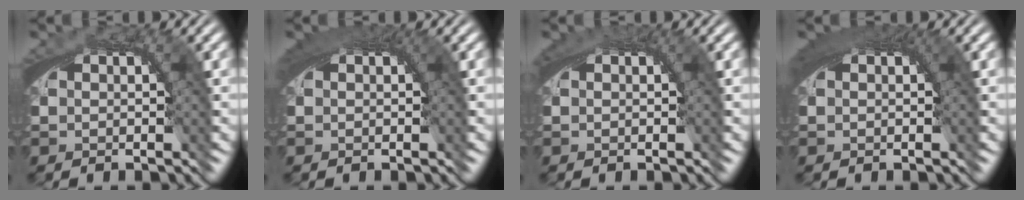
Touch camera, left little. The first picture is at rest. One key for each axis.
{"total": 2.0, "fx": 0.6, "fy": 1.2, "fz": 1.5, "tx": -0.024, "ty": -0.005, "tz": 0.010}
{"total": 0.9, "fx": 0.3, "fy": 0.6, "fz": 0.6, "tx": -0.011, "ty": -0.004, "tz": 0.005}
{"total": 2.6, "fx": 0.7, "fy": 1.4, "fz": 2.0, "tx": -0.035, "ty": -0.007, "tz": 0.012}